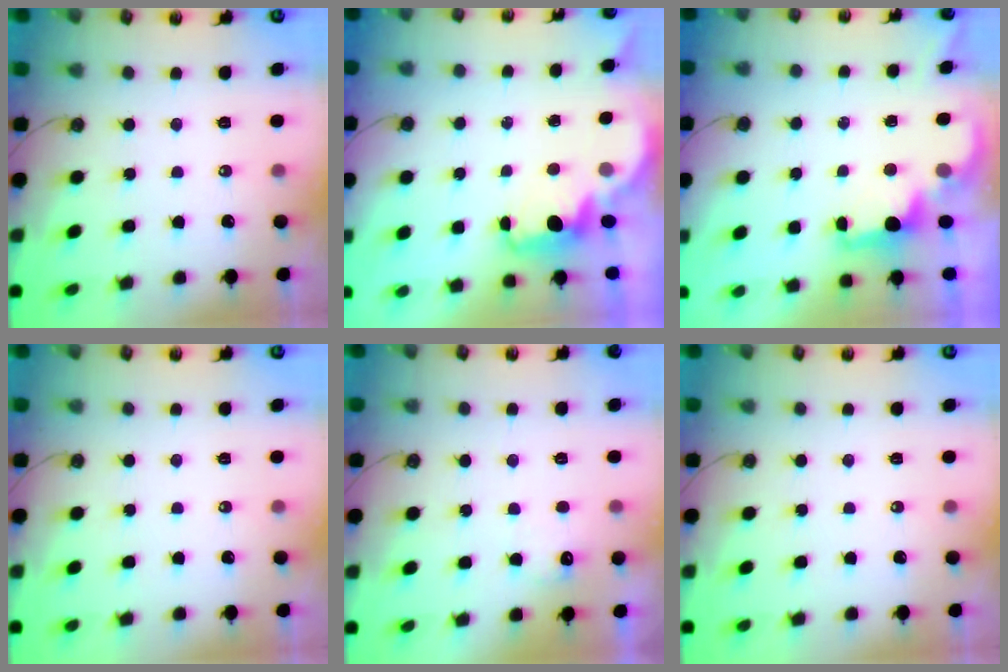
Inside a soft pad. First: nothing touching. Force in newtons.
{"total": 1.8, "press": 1.7, "slide": 0.7}
{"total": 2.0, "press": 1.8, "slide": 0.8}
{"total": 0.0}
{"total": 8.2, "press": 8.1, "slide": 0.5}
{"total": 0.0}